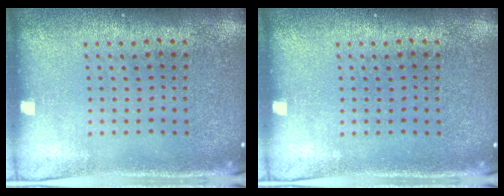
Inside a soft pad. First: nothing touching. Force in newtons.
{"total": 0.0}